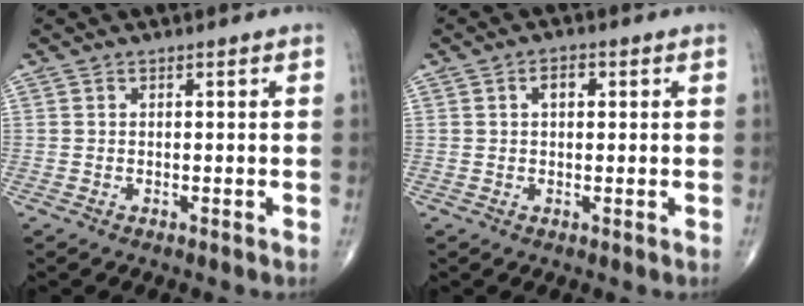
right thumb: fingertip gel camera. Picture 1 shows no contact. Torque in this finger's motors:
{"motor_torque": [-0.28, 0.37, 0.33, 0.05, -0.01]}